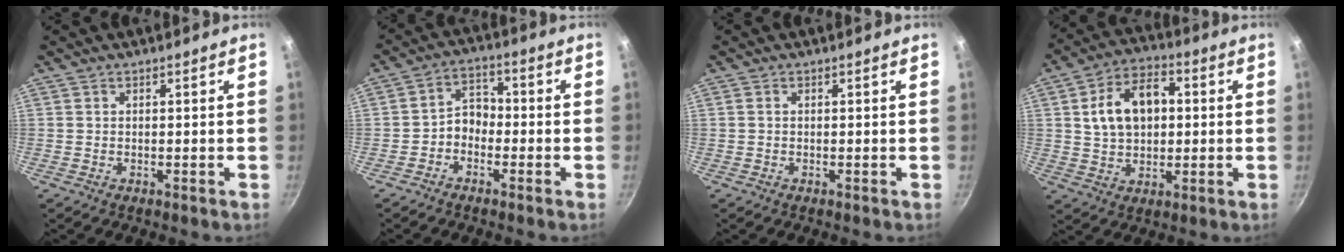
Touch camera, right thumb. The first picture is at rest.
{"total": 4.7, "force": [-1.9, 3.5, 2.4], "torque": [-0.018, 0.035, -0.045]}
{"total": 0.0}
{"total": 12.5, "force": [2.0, 8.5, 9.0], "torque": [-0.128, 0.017, 0.028]}